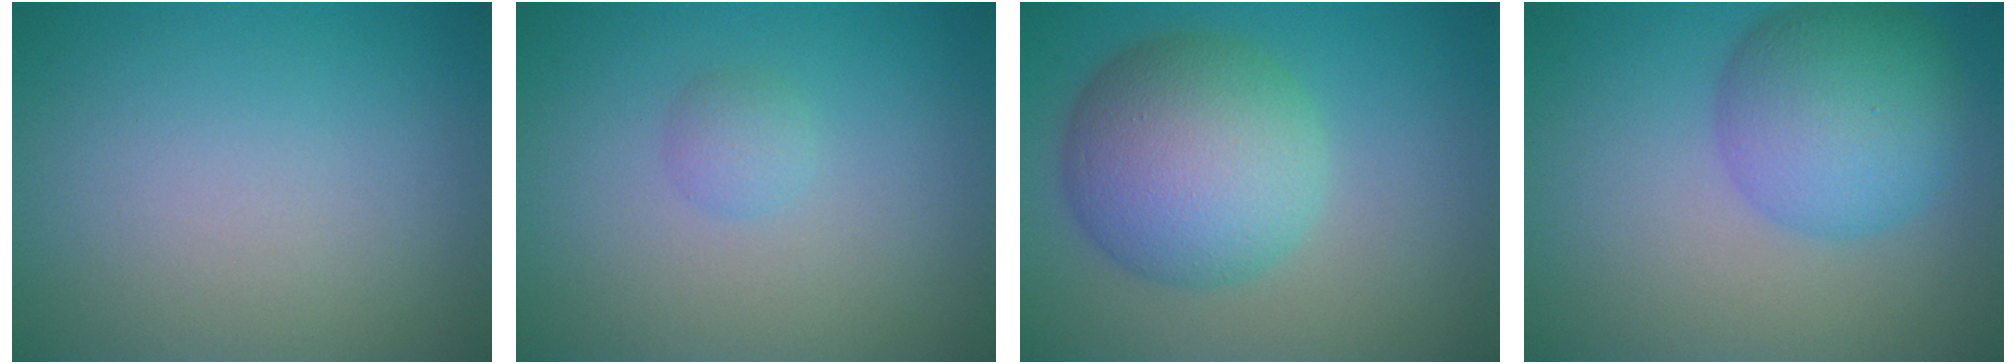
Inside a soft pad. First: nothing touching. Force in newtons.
{"total": 1.2, "press": 1.2, "slide": 0.1}
{"total": 8.7, "press": 8.7, "slide": 0.2}
{"total": 7.2, "press": 7.2, "slide": 0.2}